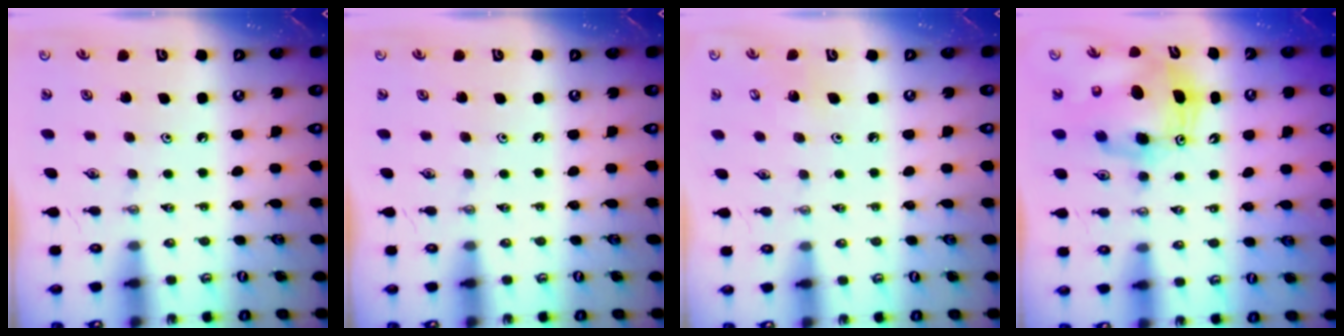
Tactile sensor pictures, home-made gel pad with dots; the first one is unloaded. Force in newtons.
{"total": 0.0}
{"total": 2.9, "press": 2.9, "slide": 0.3}
{"total": 10.1, "press": 9.9, "slide": 1.8}